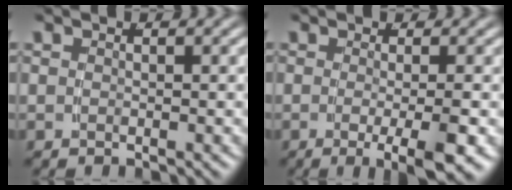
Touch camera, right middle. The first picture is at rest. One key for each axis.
{"total": 5.4, "fx": -3.2, "fy": 0.4, "fz": 4.4, "tx": -0.058, "ty": -0.019, "tz": -0.041}